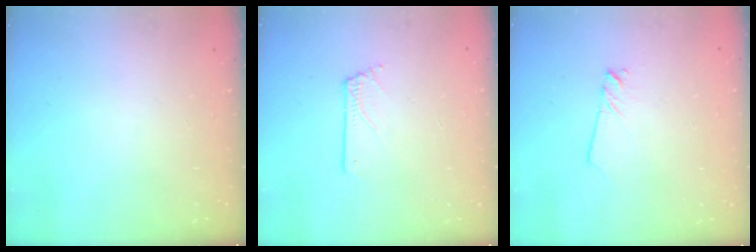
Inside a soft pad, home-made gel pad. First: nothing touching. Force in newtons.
{"total": 0.9, "press": 0.9, "slide": 0.0}
{"total": 2.0, "press": 2.0, "slide": 0.2}